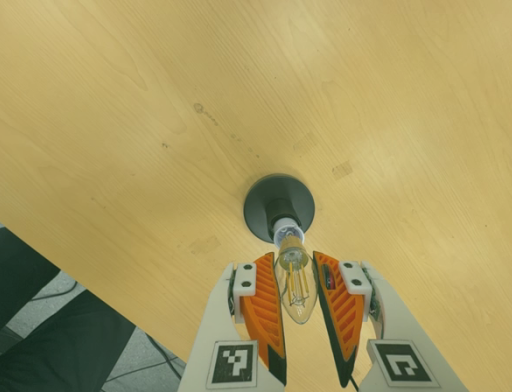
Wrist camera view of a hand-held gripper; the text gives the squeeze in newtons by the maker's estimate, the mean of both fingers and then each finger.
{"total": 10.8, "left": 10.3, "right": 11.3}